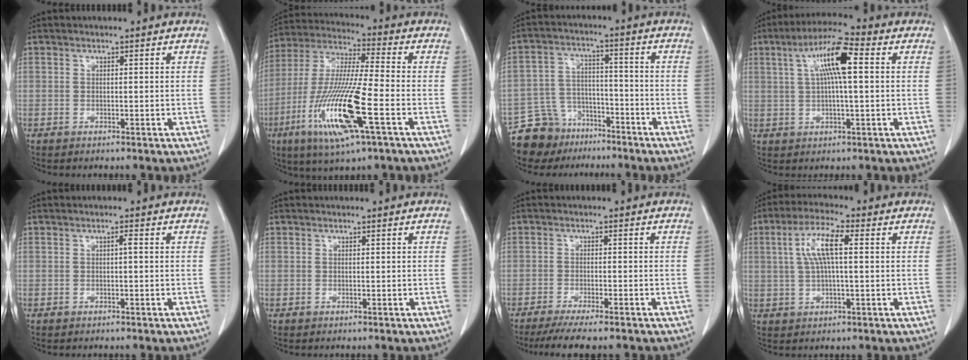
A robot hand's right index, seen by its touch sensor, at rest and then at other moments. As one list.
[{"total": 17.3, "force": [-6.3, 1.2, 16.1], "torque": [-0.335, -0.023, -0.118]}, {"total": 9.7, "force": [-7.5, 6.1, 0.7], "torque": [-0.021, 0.035, -0.125]}, {"total": 9.2, "force": [2.2, 1.1, 8.9], "torque": [-0.166, 0.021, 0.036]}, {"total": 0.7, "force": [0.0, 0.1, 0.7], "torque": [-0.012, 0.001, 0.000]}, {"total": 0.0}, {"total": 9.5, "force": [-8.1, 0.7, 4.9], "torque": [-0.062, -0.017, -0.123]}, {"total": 7.3, "force": [1.5, 1.4, 7.0], "torque": [-0.145, 0.015, 0.028]}]